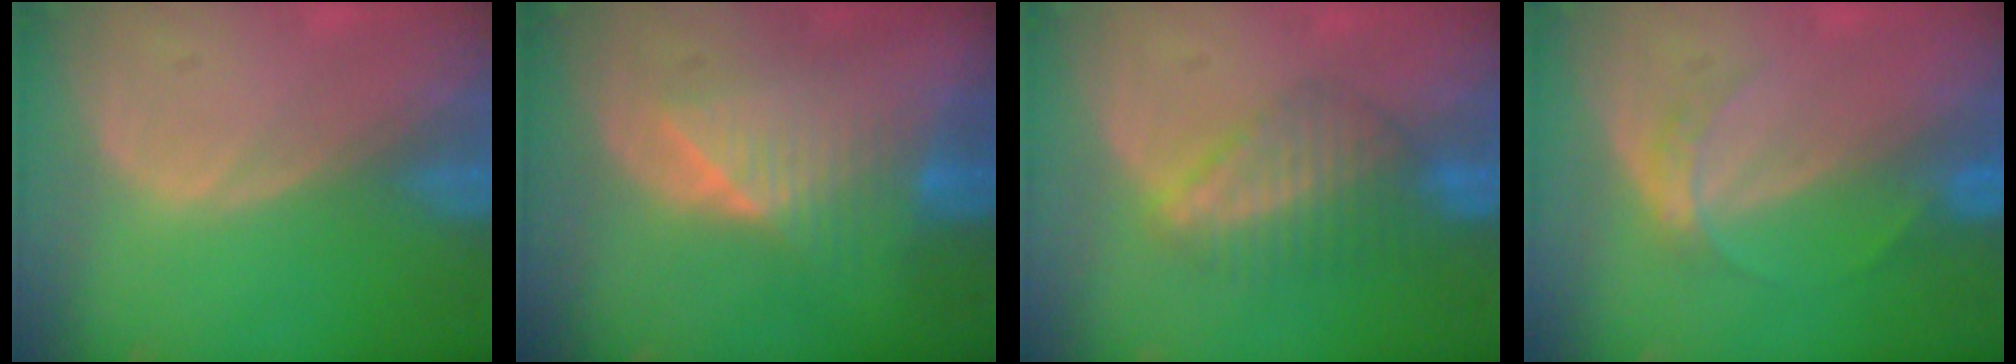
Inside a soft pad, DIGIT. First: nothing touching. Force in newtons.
{"total": 6.6, "press": 6.6, "slide": 0.5}
{"total": 6.4, "press": 6.0, "slide": 2.0}
{"total": 3.1, "press": 3.1, "slide": 0.5}